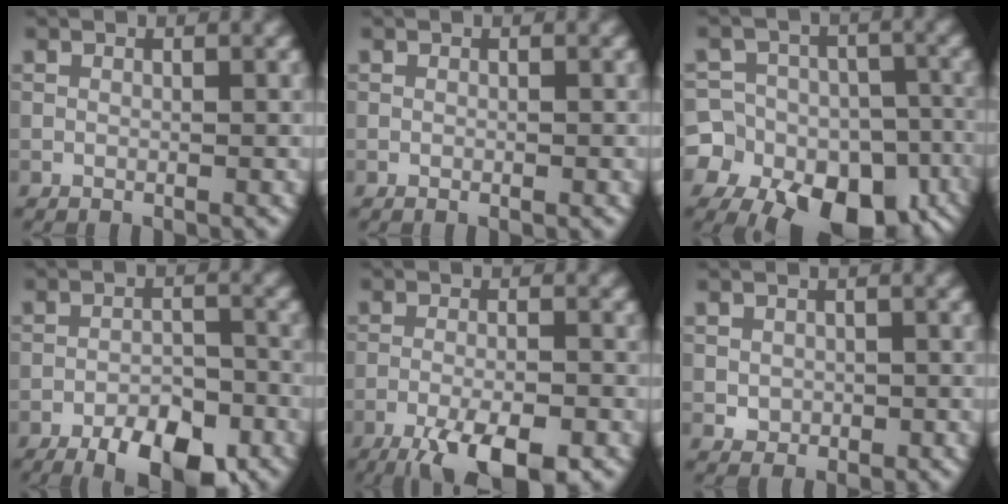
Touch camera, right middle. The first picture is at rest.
{"total": 0.0}
{"total": 16.9, "force": [-9.8, 12.7, 5.5], "torque": [-0.082, -0.052, -0.165]}
{"total": 7.2, "force": [-4.8, 2.8, 4.6], "torque": [-0.063, -0.001, -0.075]}
{"total": 7.9, "force": [-5.3, 2.1, 5.4], "torque": [-0.093, -0.023, -0.086]}
{"total": 1.6, "force": [-0.2, 1.4, 0.8], "torque": [-0.013, -0.004, -0.003]}